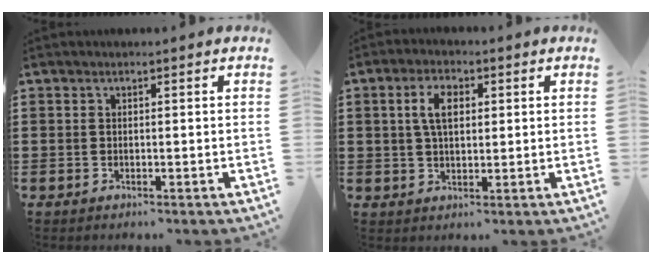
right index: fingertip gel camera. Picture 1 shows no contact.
{"total": 5.0, "force": [1.1, 2.6, 4.1], "torque": [-0.089, 0.016, 0.017]}